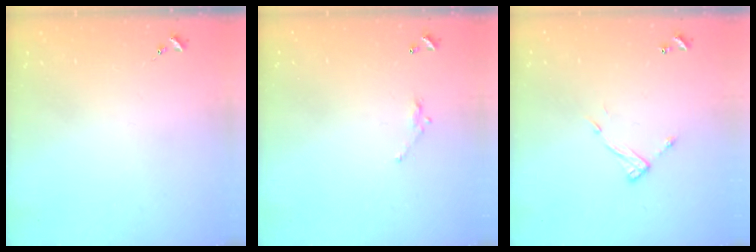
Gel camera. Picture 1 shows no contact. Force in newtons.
{"total": 4.8, "press": 4.8, "slide": 0.3}
{"total": 7.9, "press": 7.9, "slide": 0.3}